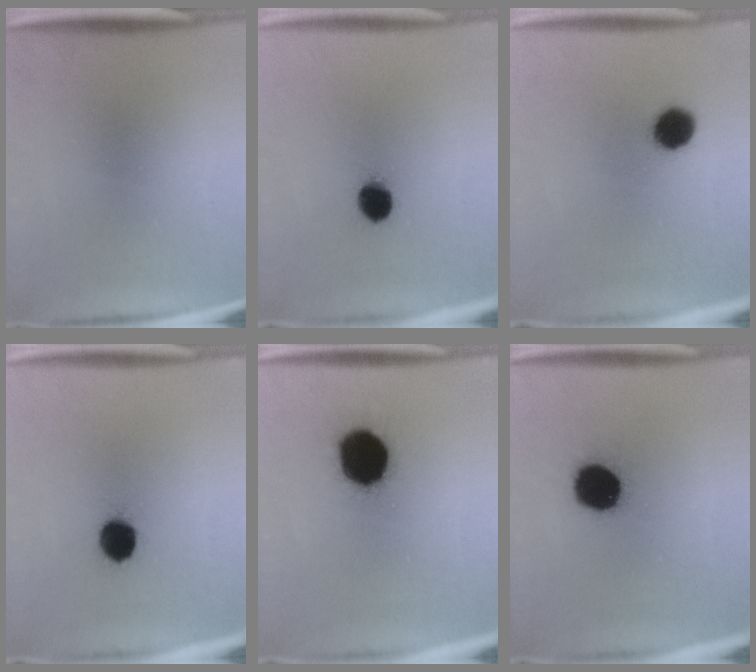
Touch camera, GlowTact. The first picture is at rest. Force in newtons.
{"total": 7.1}
{"total": 6.9}
{"total": 8.5}
{"total": 15.6}
{"total": 16.0}